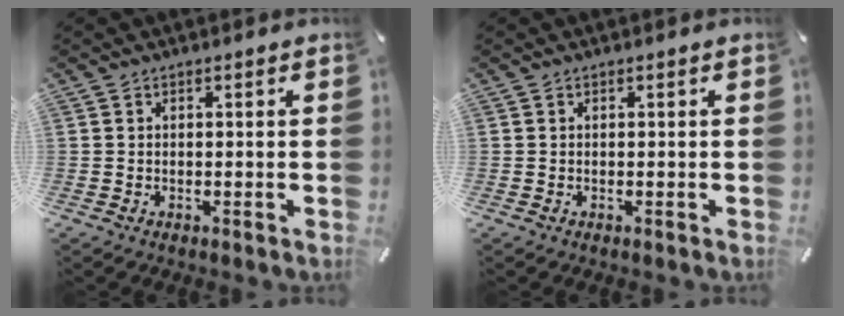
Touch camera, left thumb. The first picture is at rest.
{"total": 0.0}